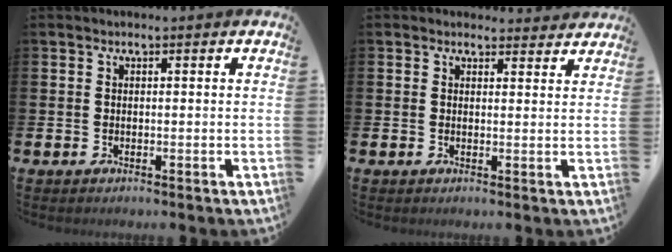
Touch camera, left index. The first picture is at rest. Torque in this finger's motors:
{"motor_torque": [0.92, -1.21, 0.16, -0.01]}